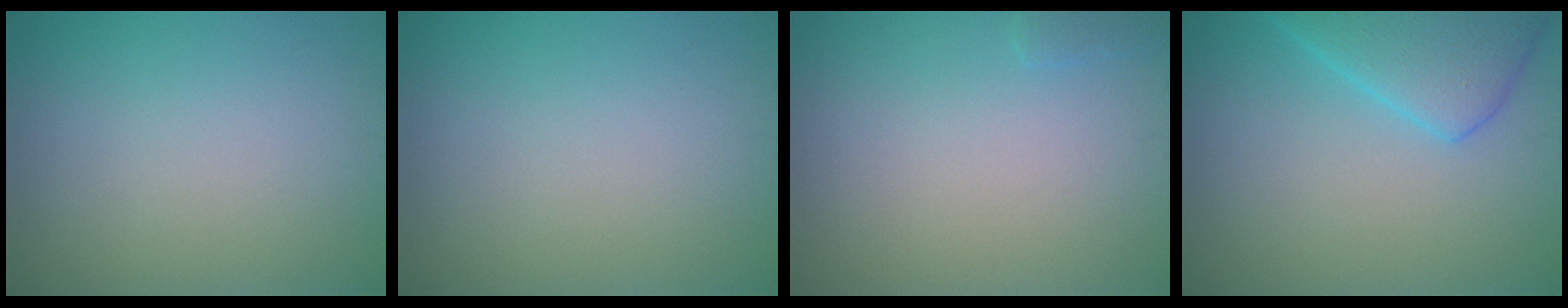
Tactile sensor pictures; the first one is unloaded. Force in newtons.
{"total": 0.0}
{"total": 0.7, "press": 0.7, "slide": 0.0}
{"total": 5.4, "press": 5.4, "slide": 0.3}